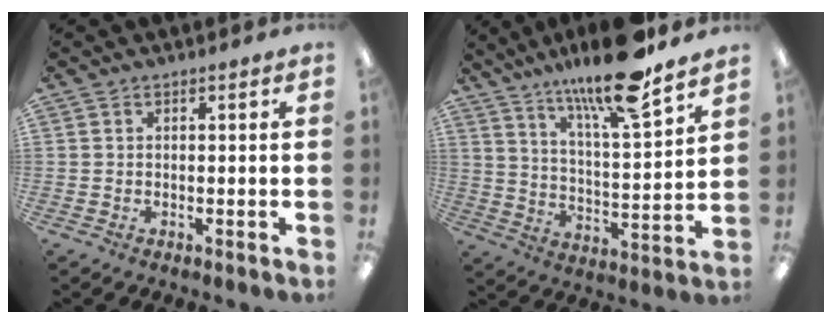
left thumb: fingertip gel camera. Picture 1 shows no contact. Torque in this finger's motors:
{"motor_torque": [1.56, 0.37, 1.45, -1.32, 0.25]}